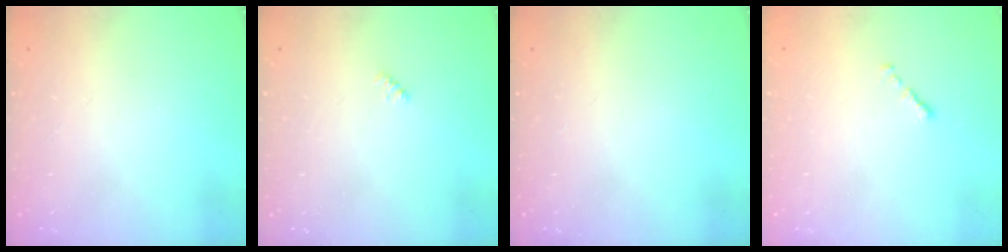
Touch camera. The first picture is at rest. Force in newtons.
{"total": 2.4, "press": 2.4, "slide": 0.4}
{"total": 0.0}
{"total": 0.7, "press": 0.6, "slide": 0.4}